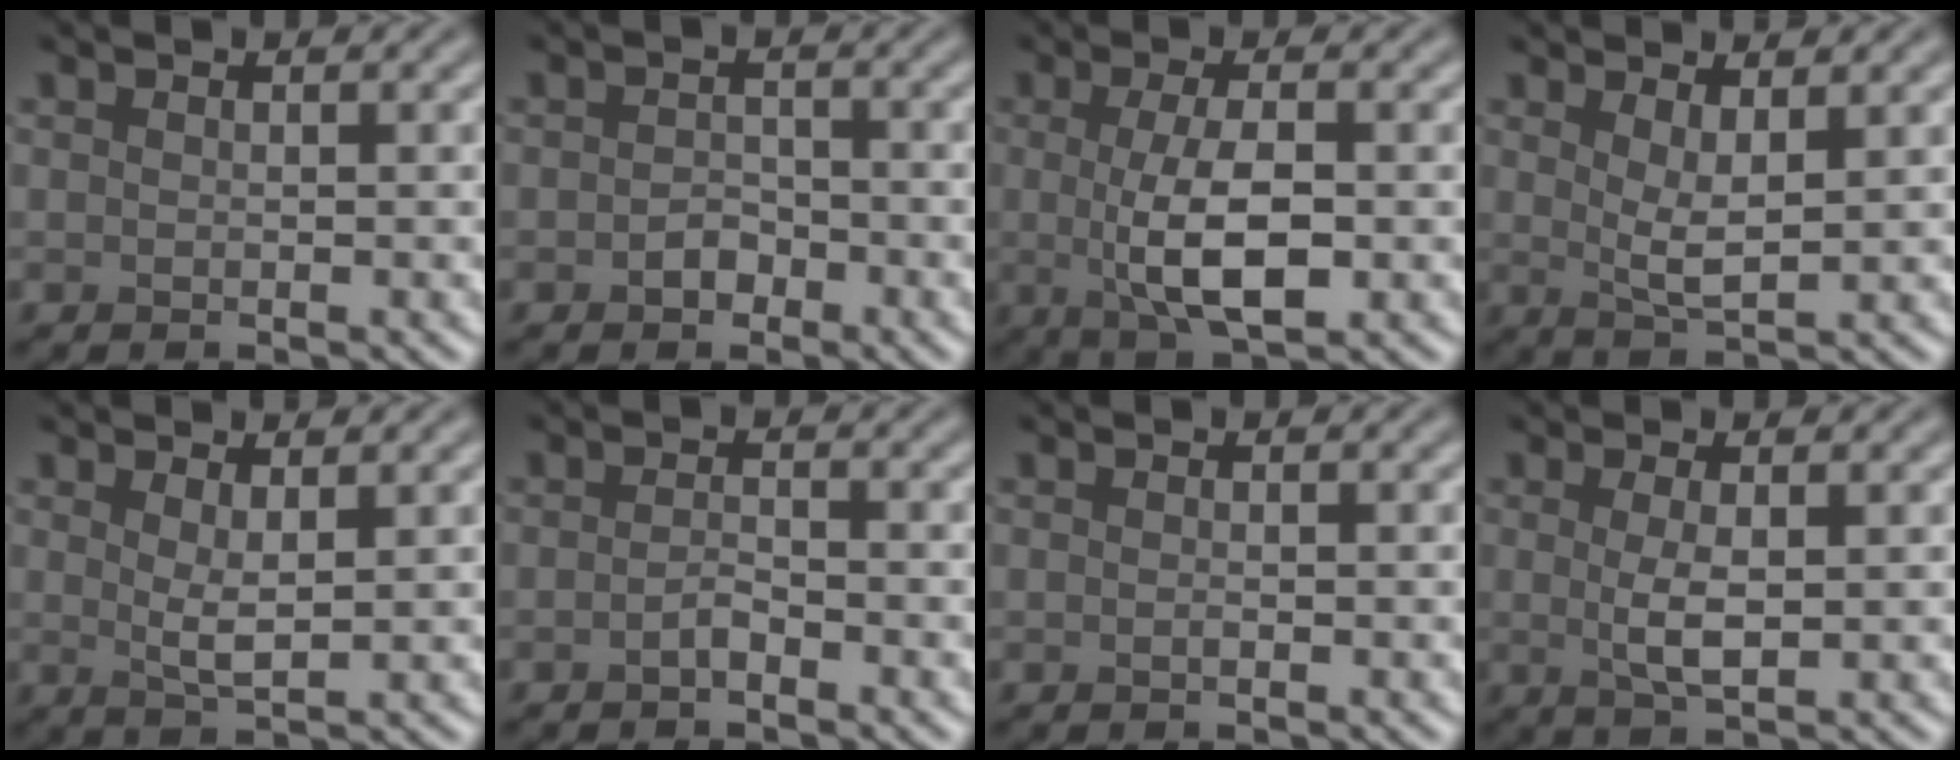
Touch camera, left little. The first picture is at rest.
{"total": 1.6, "force": [-0.8, 1.2, 0.8], "torque": [-0.010, 0.002, -0.017]}
{"total": 5.5, "force": [-0.2, 1.9, 5.2], "torque": [-0.103, -0.005, -0.004]}
{"total": 2.6, "force": [1.3, 0.6, 2.2], "torque": [-0.041, -0.010, 0.025]}
{"total": 2.0, "force": [1.0, 0.4, 1.7], "torque": [-0.033, -0.008, 0.021]}
{"total": 1.0, "force": [-0.7, 0.3, 0.7], "torque": [-0.015, 0.004, -0.014]}
{"total": 0.0}
{"total": 2.5, "force": [0.3, 0.7, 2.4], "torque": [-0.051, -0.004, 0.007]}